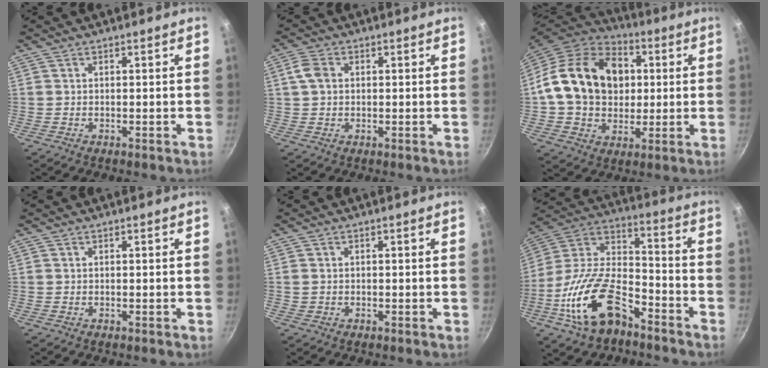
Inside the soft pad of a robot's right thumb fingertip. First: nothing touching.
{"total": 3.9, "force": [0.8, 2.9, 2.5], "torque": [-0.046, 0.006, 0.009]}
{"total": 21.8, "force": [3.9, 15.6, 14.6], "torque": [-0.233, 0.017, 0.057]}
{"total": 0.0}
{"total": 0.7, "force": [-0.1, 0.6, 0.2], "torque": [-0.003, 0.001, 0.000]}
{"total": 20.5, "force": [-10.1, 10.9, 14.1], "torque": [-0.250, 0.071, -0.201]}